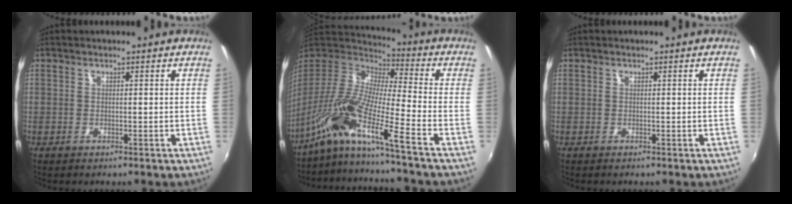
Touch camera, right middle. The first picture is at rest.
{"total": 15.5, "force": [-10.7, -0.2, 11.3], "torque": [-0.210, -0.018, -0.222]}
{"total": 0.0}